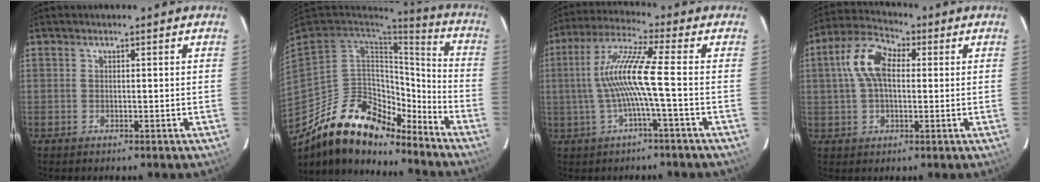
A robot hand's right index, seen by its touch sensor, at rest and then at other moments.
{"total": 21.6, "force": [-15.6, 10.4, 10.6], "torque": [-0.221, 0.020, -0.253]}
{"total": 10.2, "force": [-1.3, -0.9, 10.1], "torque": [-0.202, 0.007, -0.020]}
{"total": 9.7, "force": [1.5, 5.6, 7.8], "torque": [-0.160, 0.027, 0.025]}